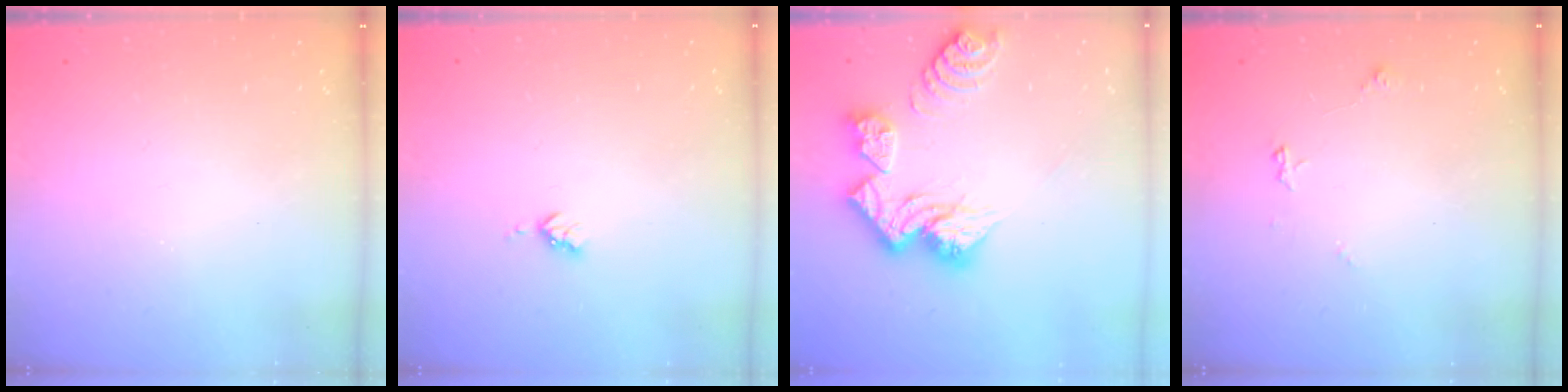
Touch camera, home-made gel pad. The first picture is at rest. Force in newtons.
{"total": 3.0, "press": 3.0, "slide": 0.3}
{"total": 15.7, "press": 15.6, "slide": 1.7}
{"total": 5.2, "press": 5.1, "slide": 0.7}